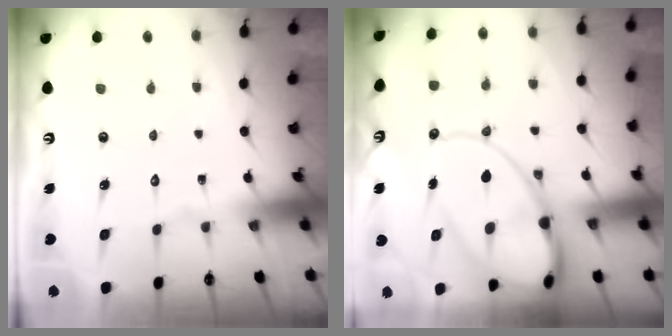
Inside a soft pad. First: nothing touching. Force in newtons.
{"total": 19.3, "press": 19.2, "slide": 2.0}